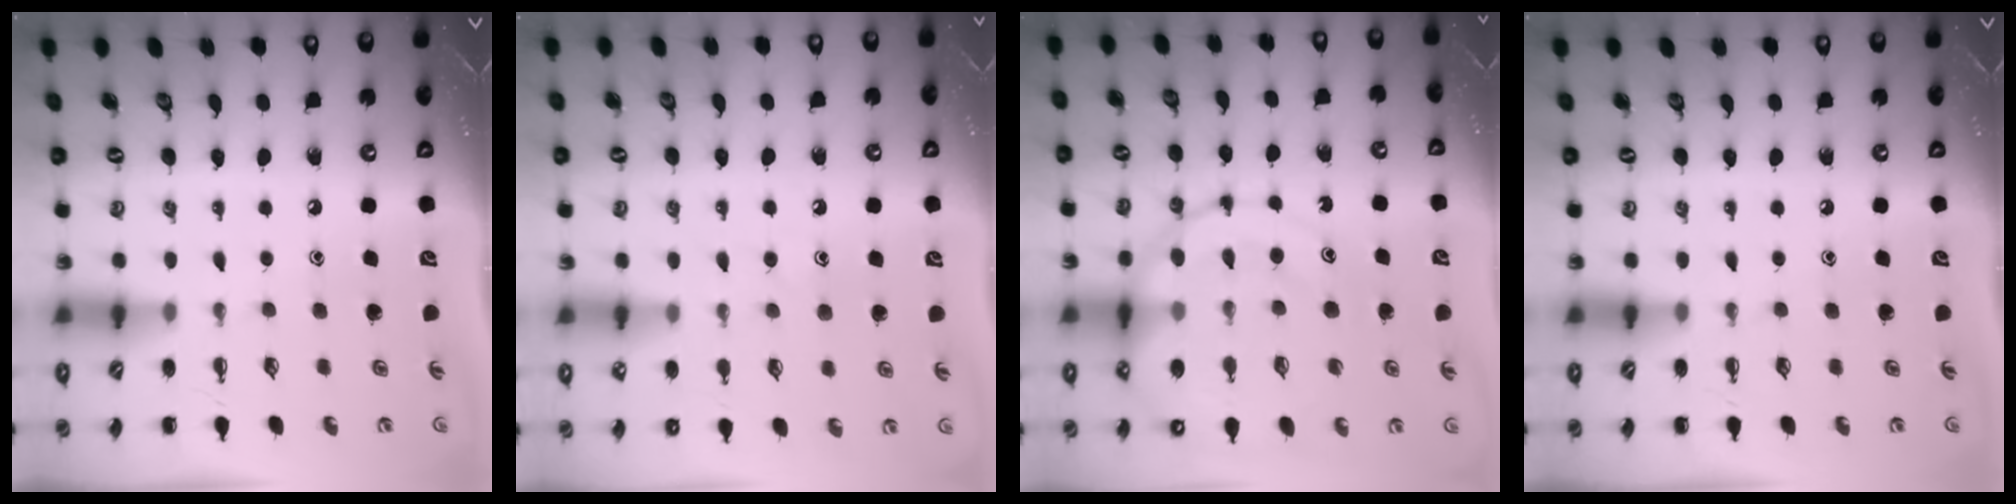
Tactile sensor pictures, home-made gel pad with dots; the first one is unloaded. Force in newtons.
{"total": 6.5, "press": 6.4, "slide": 1.1}
{"total": 17.0, "press": 16.8, "slide": 3.0}
{"total": 0.0}